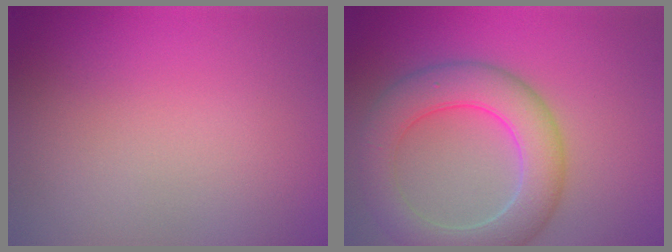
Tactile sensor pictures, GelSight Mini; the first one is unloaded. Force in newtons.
{"total": 6.8, "press": 6.8, "slide": 0.4}